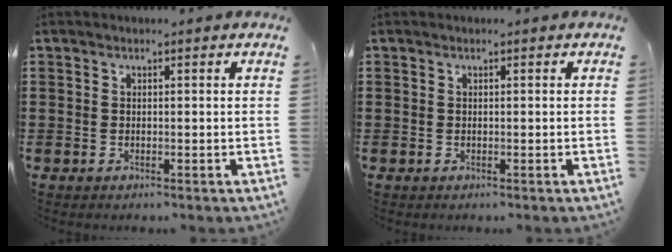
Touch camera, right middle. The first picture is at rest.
{"total": 0.0}